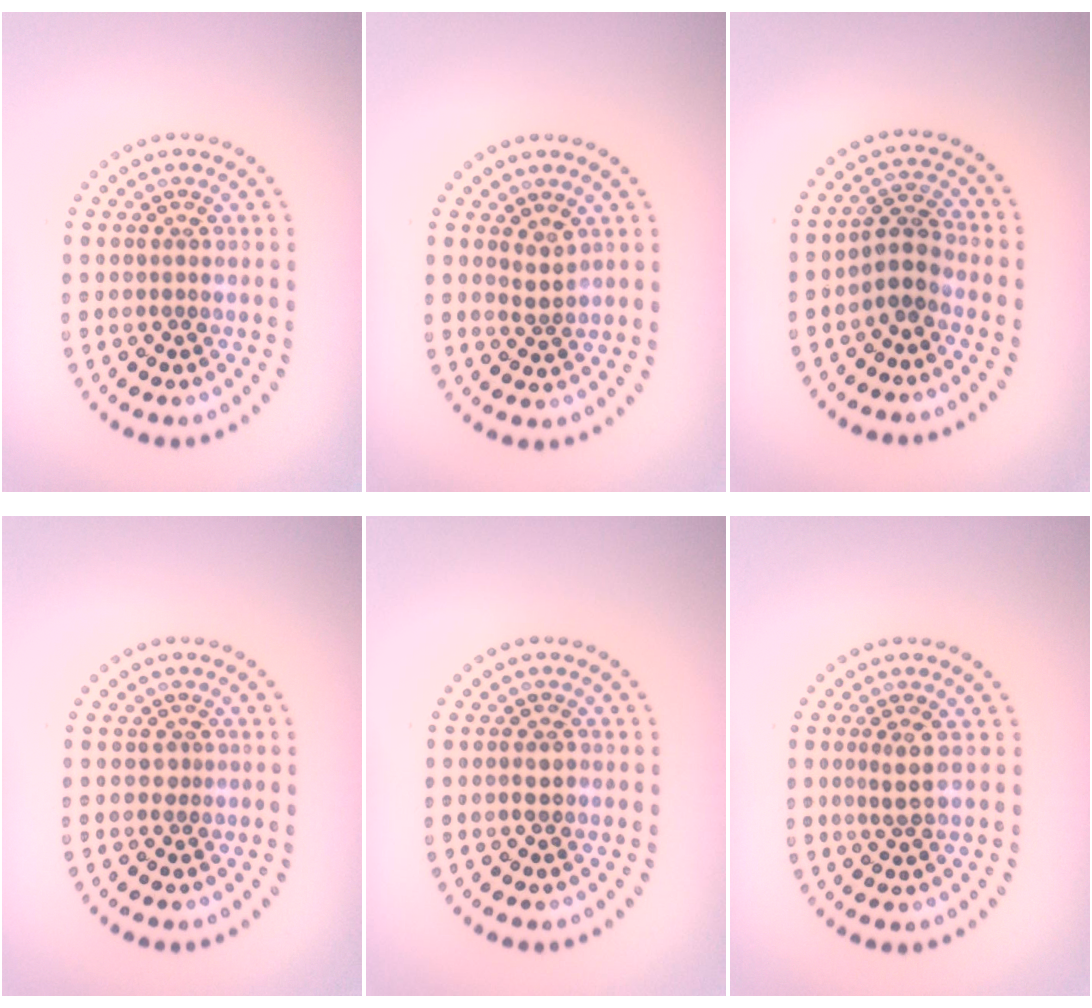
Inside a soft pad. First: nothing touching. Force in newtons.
{"total": 1.5, "press": 1.1, "slide": 1.0}
{"total": 2.7, "press": 2.2, "slide": 1.6}
{"total": 0.8, "press": 0.5, "slide": 0.6}
{"total": 1.2, "press": 1.1, "slide": 0.3}
{"total": 1.7, "press": 1.4, "slide": 1.0}